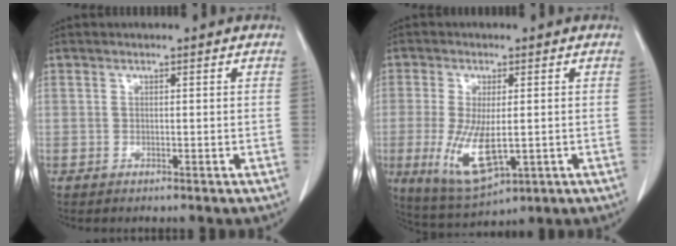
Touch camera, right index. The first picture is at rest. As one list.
[{"total": 9.6, "force": [-1.8, 3.4, 8.8], "torque": [-0.172, -0.028, -0.019]}]